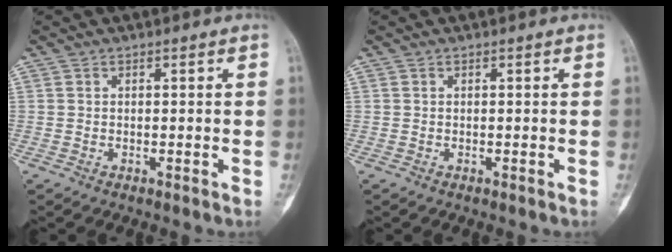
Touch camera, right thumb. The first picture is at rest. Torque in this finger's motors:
{"motor_torque": [-0.01, 0.01, 0.00, 0.00, 0.00]}